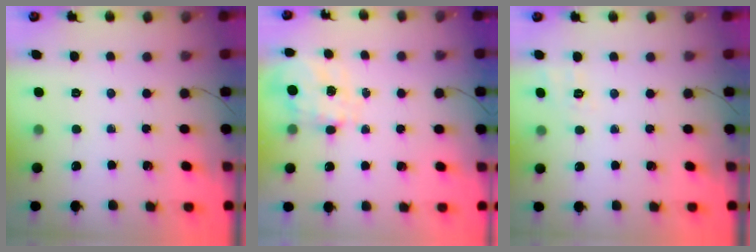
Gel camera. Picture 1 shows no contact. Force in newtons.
{"total": 5.2, "press": 5.1, "slide": 0.8}
{"total": 2.5, "press": 1.1, "slide": 2.2}